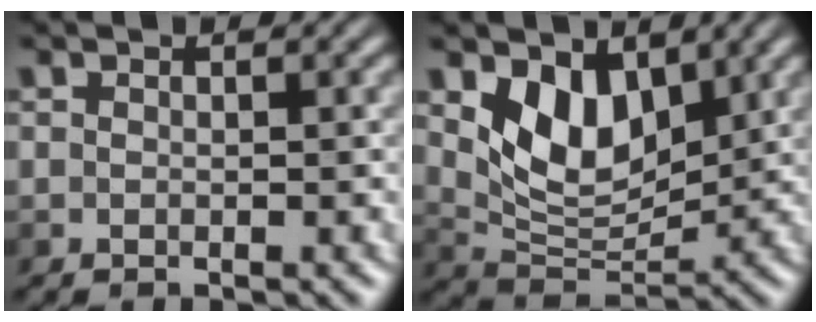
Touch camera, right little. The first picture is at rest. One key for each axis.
{"total": 5.2, "fx": 2.3, "fy": 3.1, "fz": 3.4, "tx": -0.069, "ty": -0.015, "tz": 0.039}